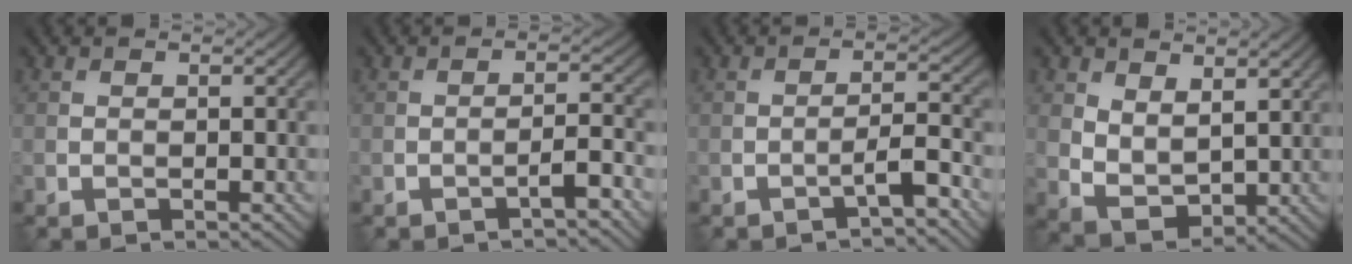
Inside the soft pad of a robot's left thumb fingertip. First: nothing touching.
{"total": 2.5, "force": [-1.6, 0.3, 1.9], "torque": [-0.030, 0.013, -0.032]}
{"total": 3.1, "force": [-2.0, 0.4, 2.3], "torque": [-0.041, 0.015, -0.042]}
{"total": 6.1, "force": [3.1, 3.7, 3.7], "torque": [-0.090, -0.014, 0.062]}